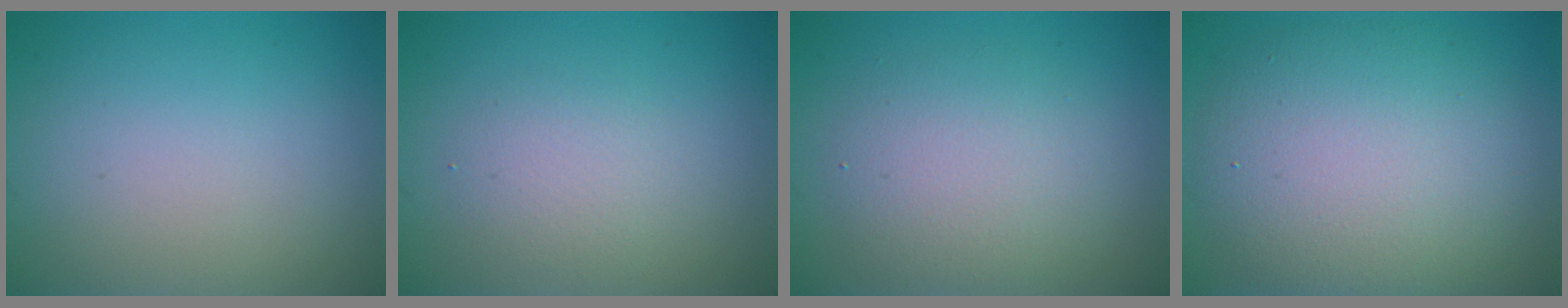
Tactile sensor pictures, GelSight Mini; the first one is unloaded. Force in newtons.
{"total": 2.2, "press": 2.2, "slide": 0.1}
{"total": 4.0, "press": 4.0, "slide": 0.3}
{"total": 9.2, "press": 9.1, "slide": 0.9}